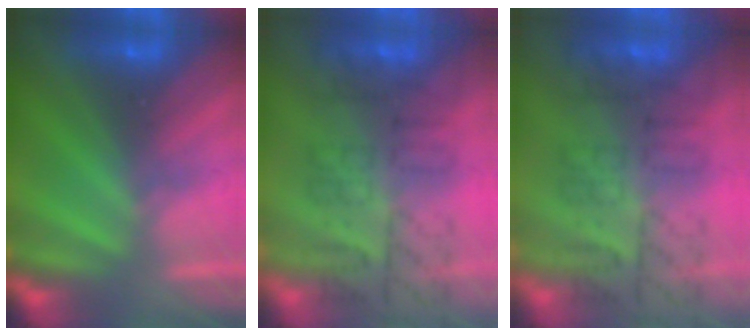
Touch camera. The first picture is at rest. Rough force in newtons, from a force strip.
{"total": 3.8}
{"total": 3.8}